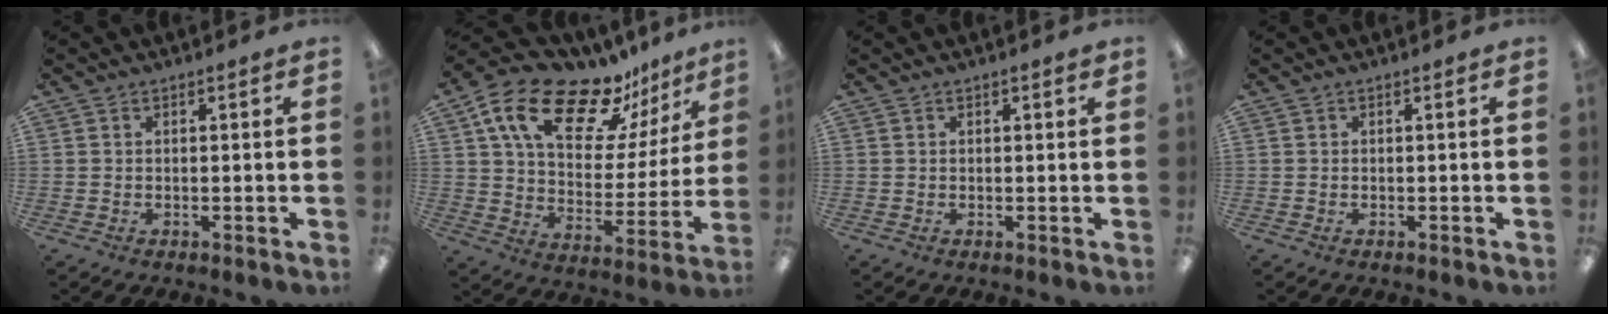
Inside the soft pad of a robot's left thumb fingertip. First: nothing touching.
{"total": 19.6, "force": [13.6, 9.3, 10.5], "torque": [-0.190, -0.078, 0.239]}
{"total": 0.7, "force": [0.5, 0.3, 0.4], "torque": [-0.009, 0.003, 0.008]}
{"total": 0.0}